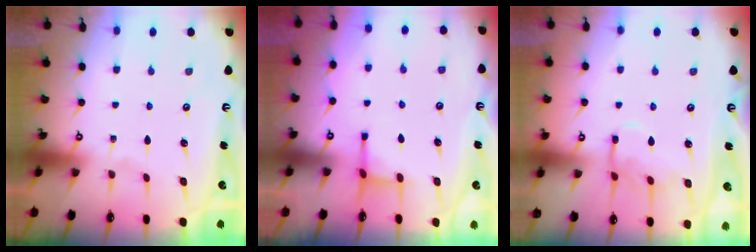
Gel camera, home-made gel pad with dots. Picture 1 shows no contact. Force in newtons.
{"total": 2.6, "press": 2.6, "slide": 0.7}
{"total": 12.4, "press": 12.4, "slide": 0.8}